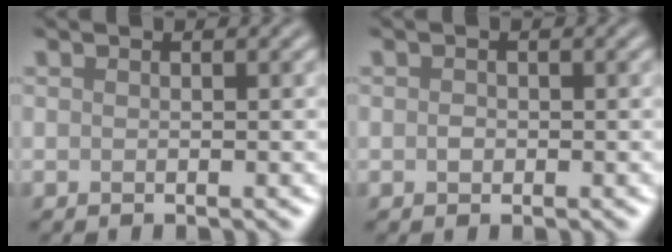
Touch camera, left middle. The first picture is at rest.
{"total": 0.7, "force": [-0.1, 0.6, 0.4], "torque": [-0.007, -0.001, -0.004]}